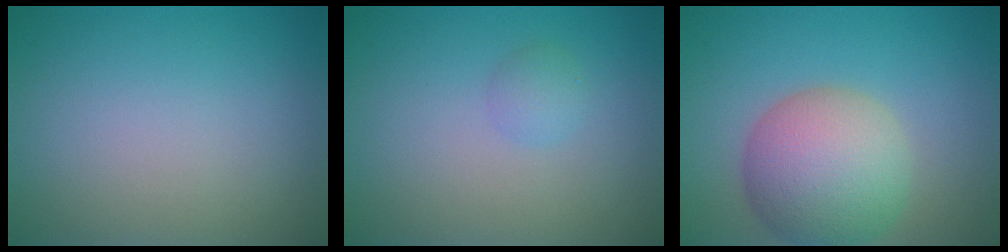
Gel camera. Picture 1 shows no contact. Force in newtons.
{"total": 1.2, "press": 1.2, "slide": 0.1}
{"total": 7.8, "press": 7.8, "slide": 0.3}